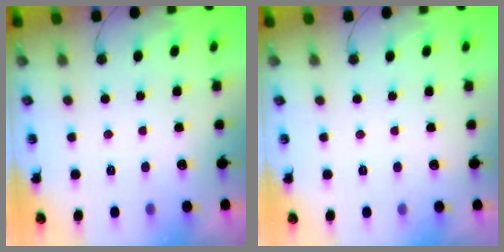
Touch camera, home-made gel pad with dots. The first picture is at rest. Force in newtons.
{"total": 0.0}